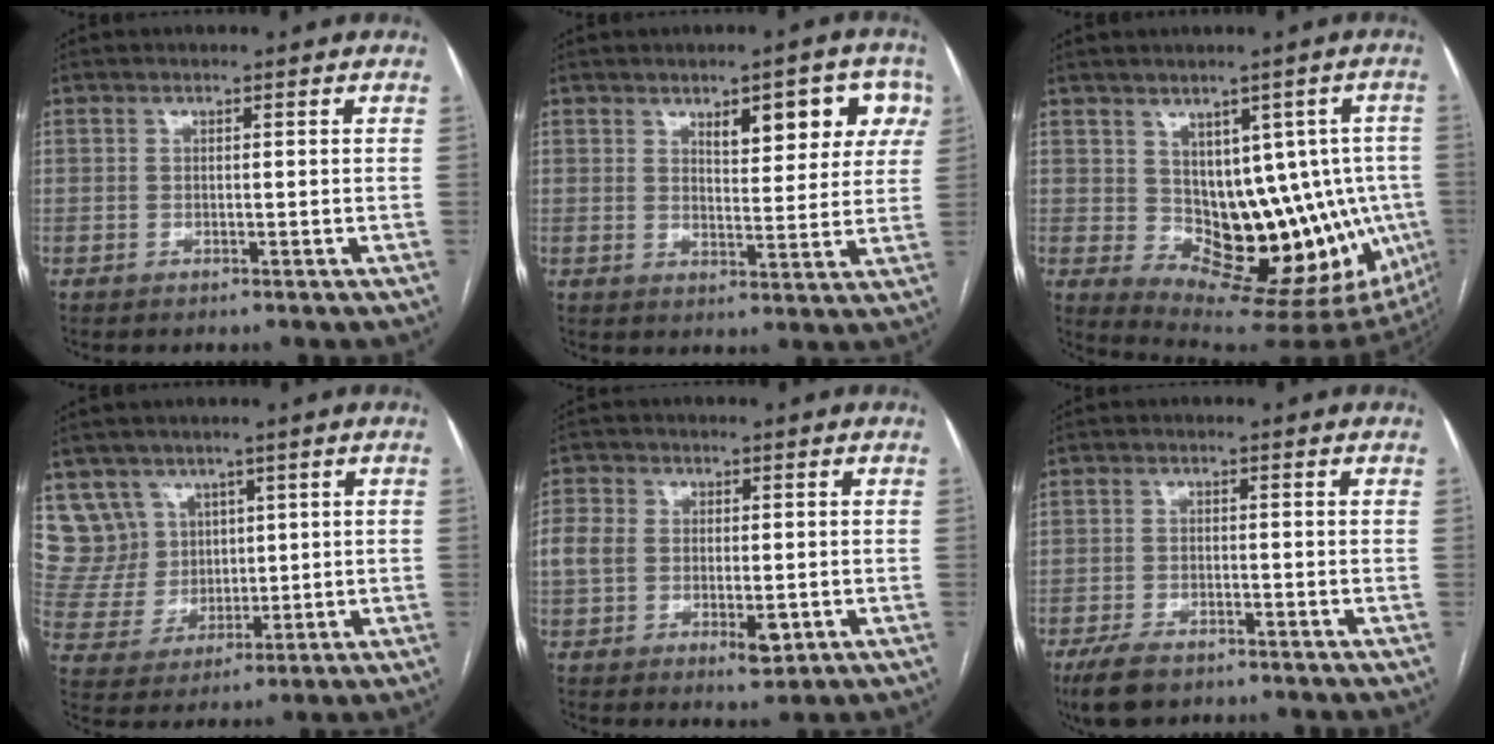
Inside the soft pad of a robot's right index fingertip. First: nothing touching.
{"total": 9.2, "force": [4.4, 3.5, 7.3], "torque": [-0.085, 0.017, 0.059]}
{"total": 15.1, "force": [-0.5, 8.9, 12.3], "torque": [-0.131, 0.023, 0.016]}
{"total": 8.7, "force": [5.2, 7.0, 0.3], "torque": [-0.014, 0.035, 0.117]}
{"total": 8.4, "force": [-1.0, 5.7, 6.1], "torque": [-0.109, 0.006, -0.012]}
{"total": 5.2, "force": [-3.8, 2.3, 2.7], "torque": [-0.056, -0.006, -0.065]}